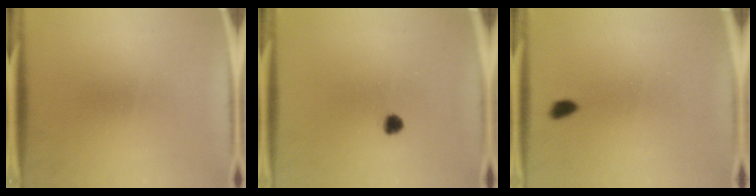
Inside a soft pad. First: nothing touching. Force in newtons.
{"total": 1.9}
{"total": 1.7}